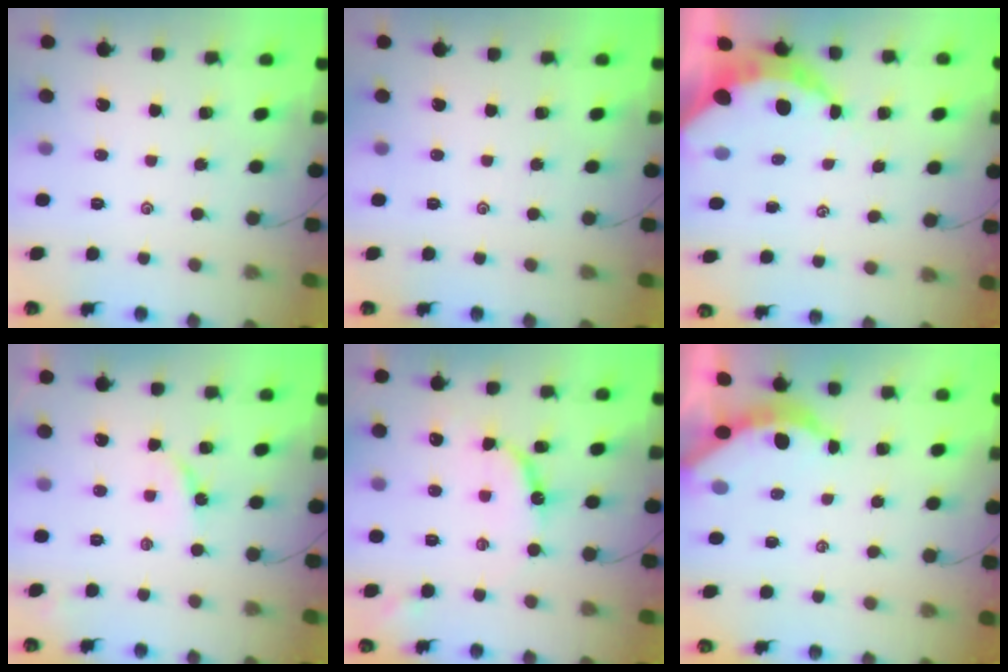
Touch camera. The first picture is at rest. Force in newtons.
{"total": 0.0}
{"total": 8.4, "press": 8.3, "slide": 1.0}
{"total": 4.4, "press": 4.3, "slide": 0.5}
{"total": 10.2, "press": 10.2, "slide": 0.6}
{"total": 3.9, "press": 3.9, "slide": 0.4}